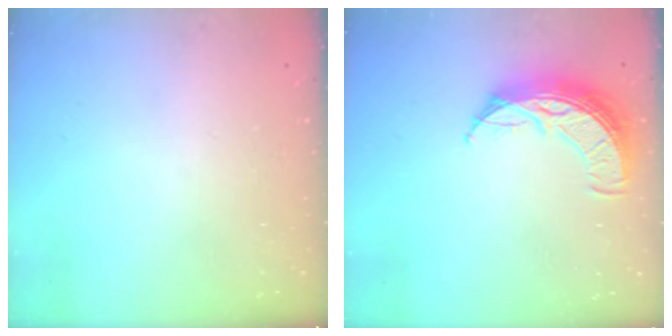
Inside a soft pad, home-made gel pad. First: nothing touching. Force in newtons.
{"total": 10.9, "press": 10.9, "slide": 0.7}